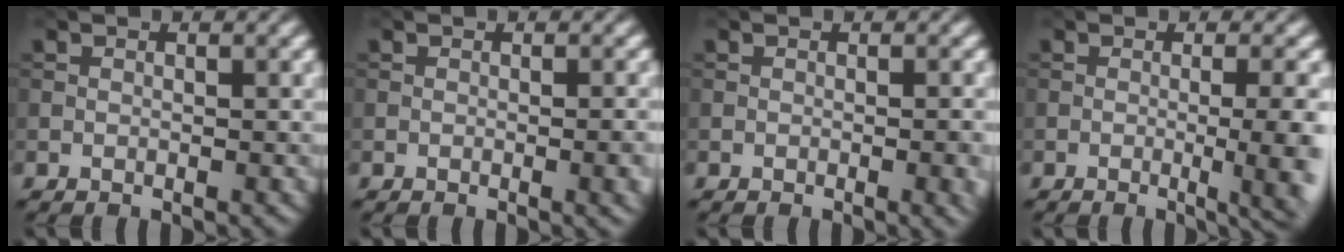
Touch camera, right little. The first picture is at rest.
{"total": 2.4, "force": [-0.4, 0.7, 2.3], "torque": [-0.024, -0.002, -0.005]}
{"total": 2.2, "force": [-0.4, 0.6, 2.1], "torque": [-0.022, -0.003, -0.004]}
{"total": 6.8, "force": [-0.9, 2.2, 6.4], "torque": [-0.068, -0.011, -0.006]}